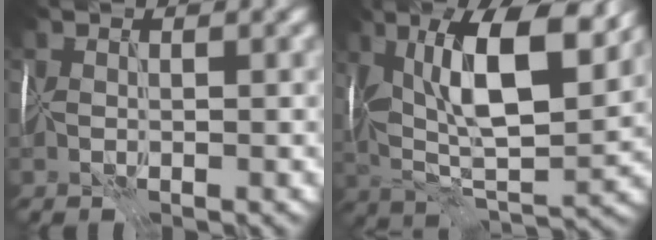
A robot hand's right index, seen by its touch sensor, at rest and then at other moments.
{"total": 13.3, "force": [4.5, 5.5, 11.2], "torque": [-0.186, 0.009, 0.075]}